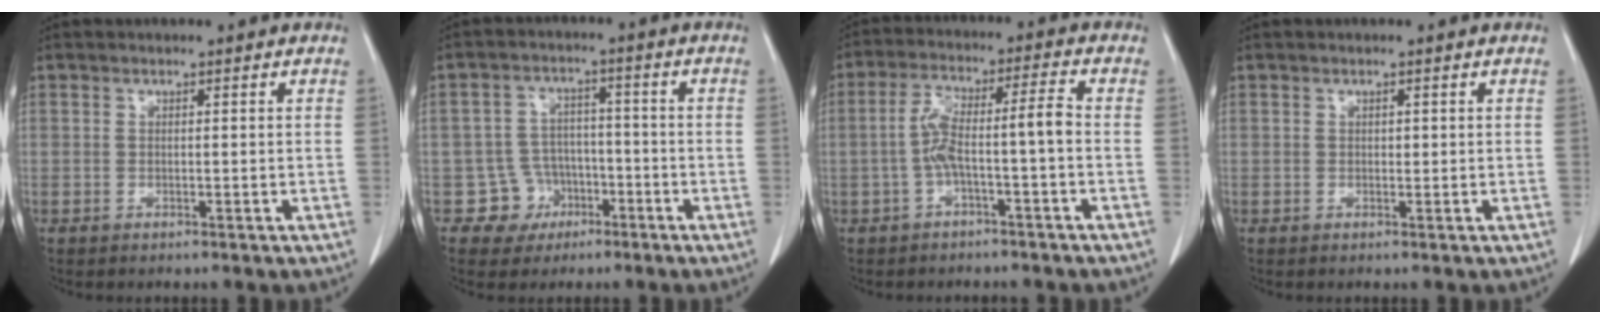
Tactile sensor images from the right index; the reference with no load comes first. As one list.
[{"total": 5.8, "force": [-2.6, 5.2, 0.0], "torque": [0.006, 0.015, -0.036]}, {"total": 7.0, "force": [-1.8, 0.5, 6.7], "torque": [-0.132, 0.032, -0.030]}, {"total": 0.5, "force": [0.2, 0.3, 0.3], "torque": [-0.003, 0.000, 0.003]}]